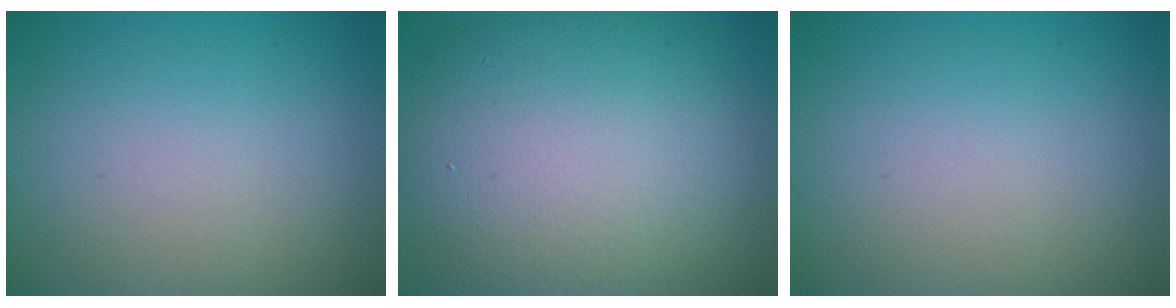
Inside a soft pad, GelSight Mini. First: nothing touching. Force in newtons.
{"total": 13.2, "press": 13.2, "slide": 0.2}
{"total": 0.0}